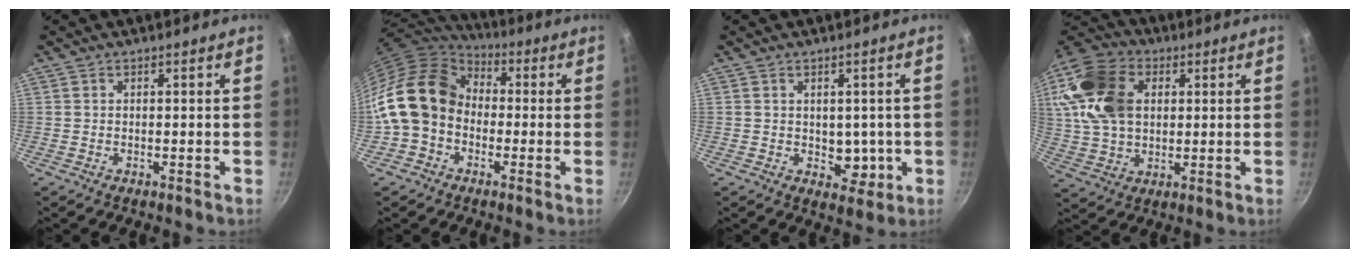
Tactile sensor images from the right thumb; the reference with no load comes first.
{"total": 15.3, "force": [-1.9, 12.3, 8.9], "torque": [-0.134, 0.048, -0.055]}
{"total": 4.9, "force": [-0.2, 3.8, 3.1], "torque": [-0.008, -0.003, 0.004]}
{"total": 18.5, "force": [4.0, 13.0, 12.6], "torque": [-0.232, 0.013, 0.070]}